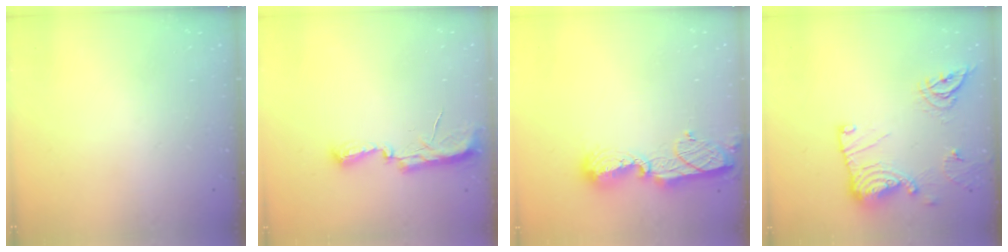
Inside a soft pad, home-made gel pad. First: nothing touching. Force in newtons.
{"total": 8.8, "press": 8.2, "slide": 3.2}
{"total": 10.0, "press": 10.0, "slide": 0.9}
{"total": 17.4, "press": 17.4, "slide": 1.1}